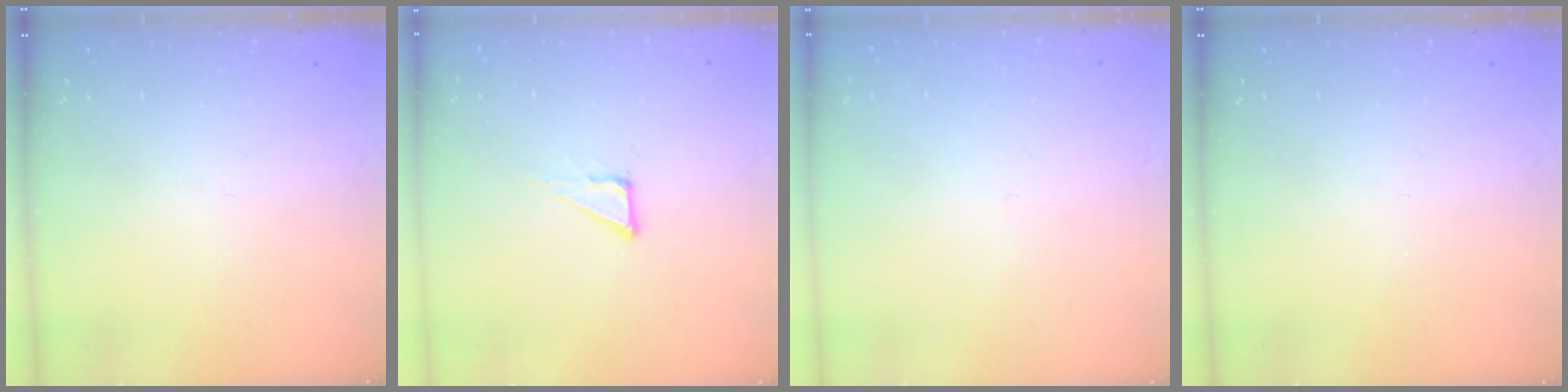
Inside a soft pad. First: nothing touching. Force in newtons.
{"total": 1.9, "press": 1.9, "slide": 0.1}
{"total": 2.7, "press": 2.7, "slide": 0.3}
{"total": 0.0}